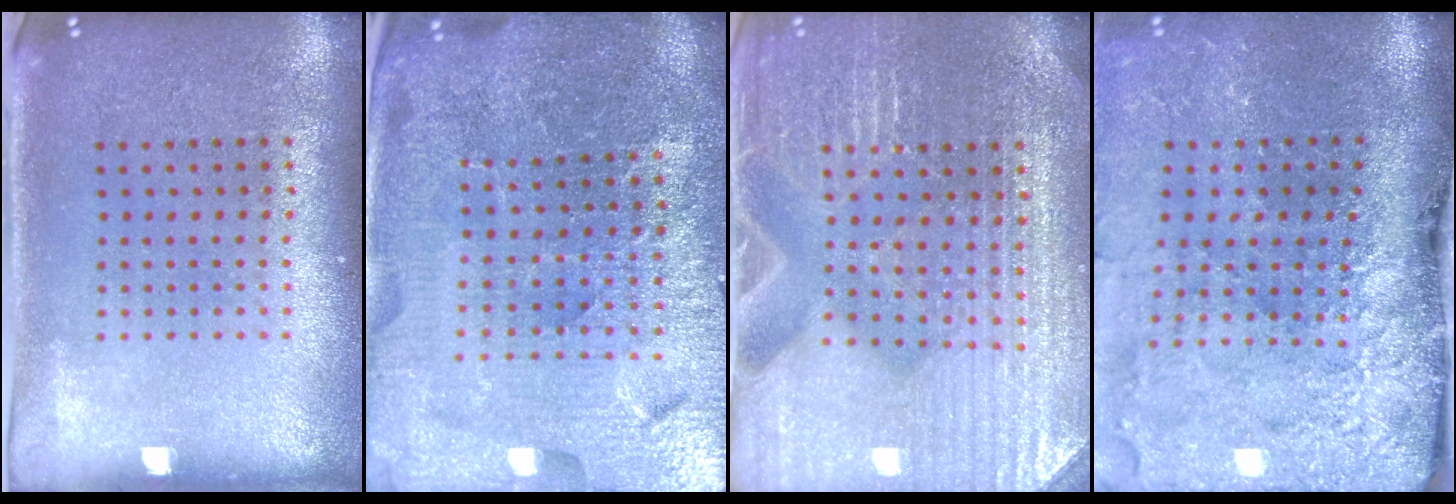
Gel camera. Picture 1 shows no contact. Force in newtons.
{"total": 5.8, "press": 5.2, "slide": 2.5}
{"total": 4.6, "press": 4.4, "slide": 1.4}
{"total": 4.9, "press": 3.8, "slide": 3.2}